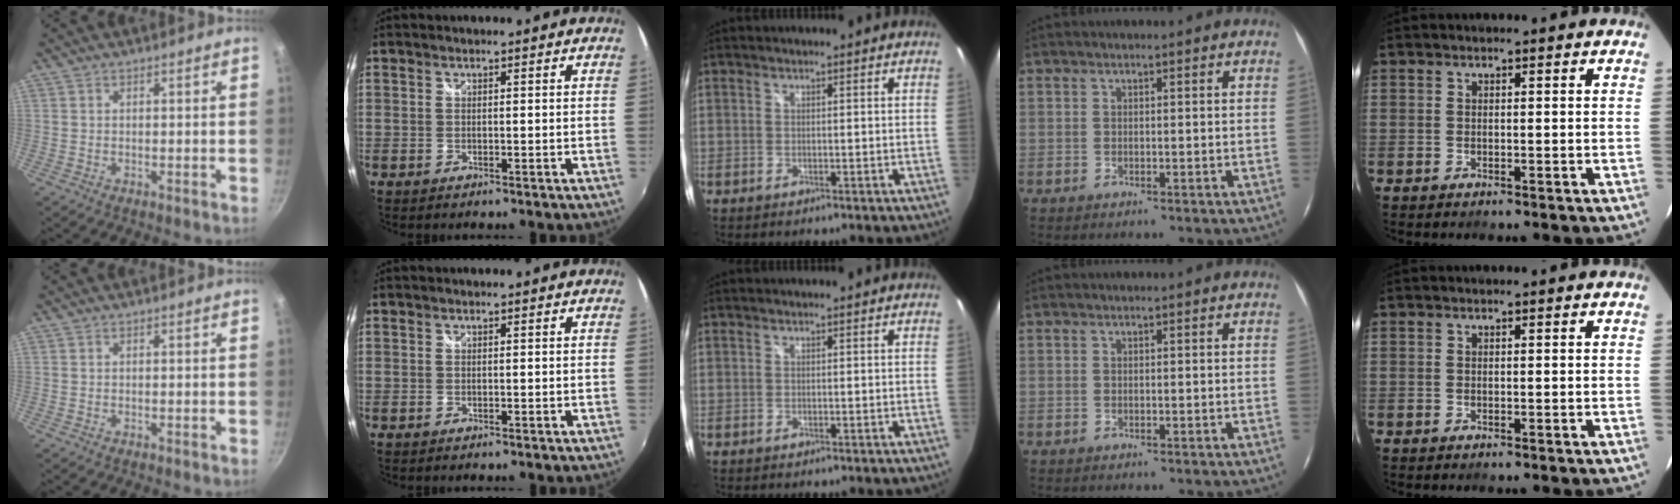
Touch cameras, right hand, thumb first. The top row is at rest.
{}